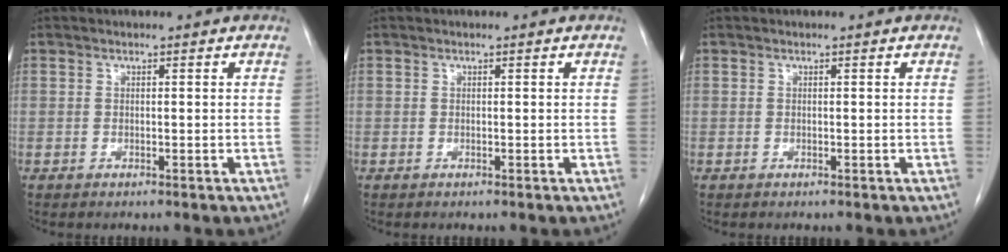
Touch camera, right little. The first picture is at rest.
{"total": 0.0}
{"total": 0.0}